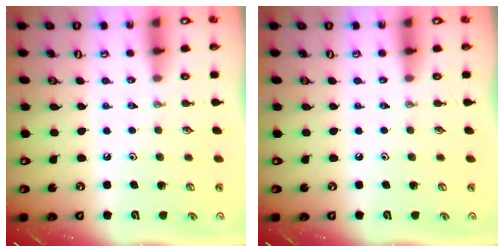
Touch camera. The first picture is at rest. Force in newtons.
{"total": 0.0}